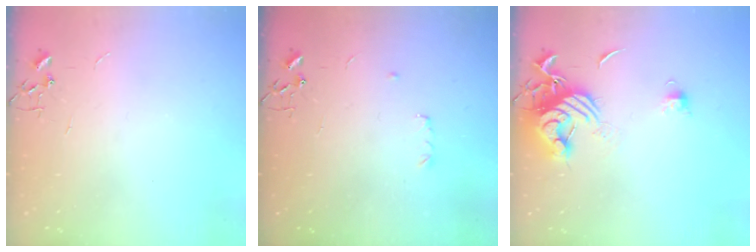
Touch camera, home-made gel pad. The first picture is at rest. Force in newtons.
{"total": 3.6, "press": 3.6, "slide": 0.6}
{"total": 12.3, "press": 12.3, "slide": 1.3}